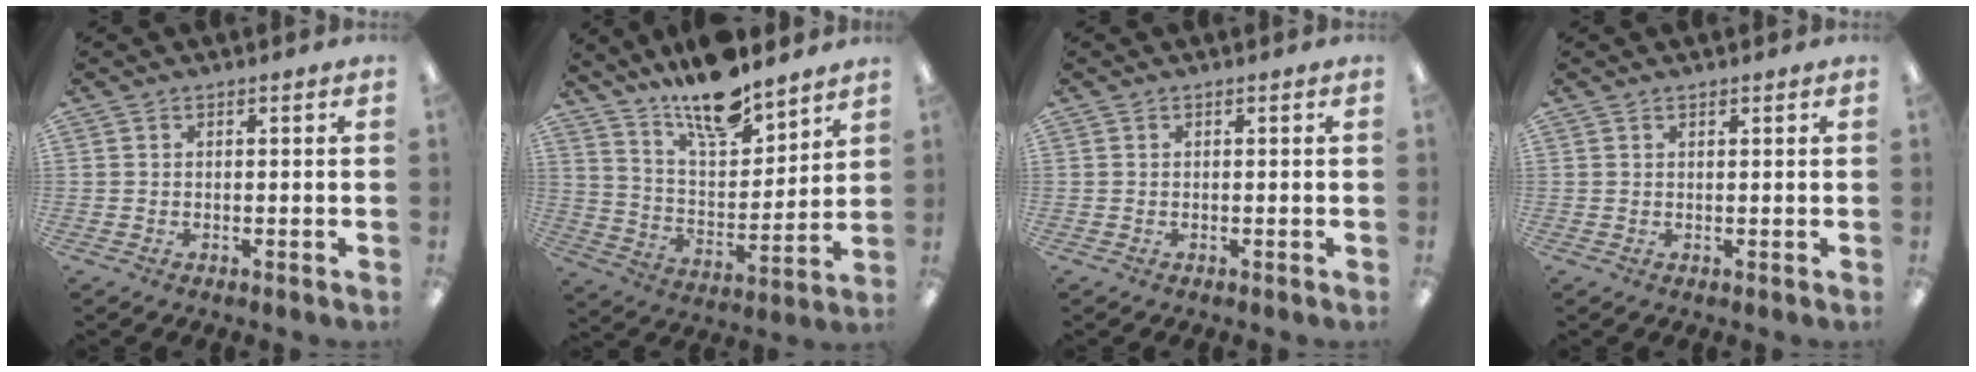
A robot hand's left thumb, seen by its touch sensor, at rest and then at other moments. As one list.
[{"total": 14.6, "force": [12.8, 3.6, 6.0], "torque": [-0.118, -0.089, 0.228]}, {"total": 0.0}, {"total": 0.8, "force": [0.7, 0.2, 0.3], "torque": [-0.006, 0.000, 0.013]}]